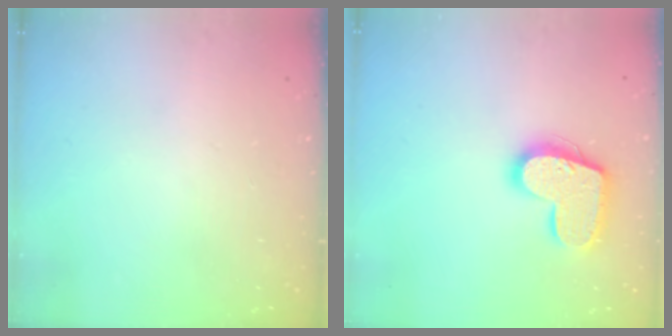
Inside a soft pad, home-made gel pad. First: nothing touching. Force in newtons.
{"total": 16.4, "press": 16.4, "slide": 1.0}